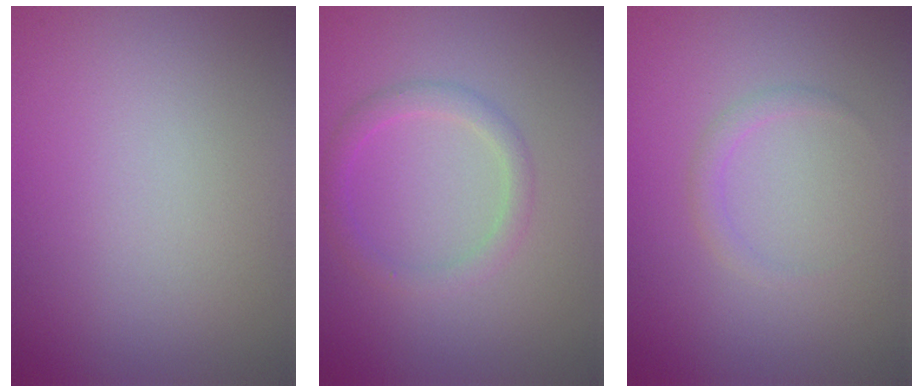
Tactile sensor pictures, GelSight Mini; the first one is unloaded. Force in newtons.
{"total": 2.0, "press": 2.0, "slide": 0.1}
{"total": 1.0, "press": 1.0, "slide": 0.0}